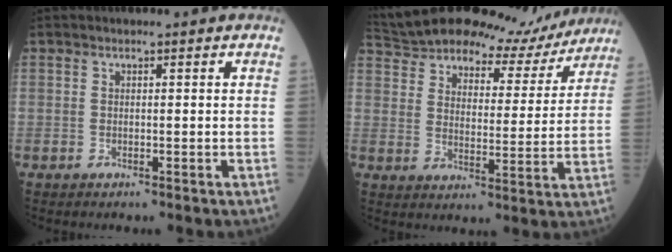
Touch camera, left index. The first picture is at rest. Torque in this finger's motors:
{"motor_torque": [1.13, -1.00, 0.28, 0.04]}